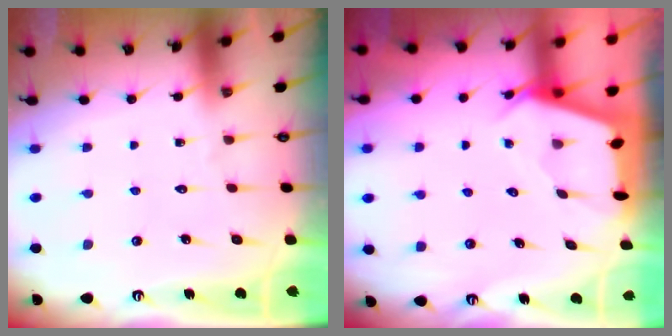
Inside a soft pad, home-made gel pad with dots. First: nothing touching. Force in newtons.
{"total": 3.5, "press": 3.5, "slide": 0.2}